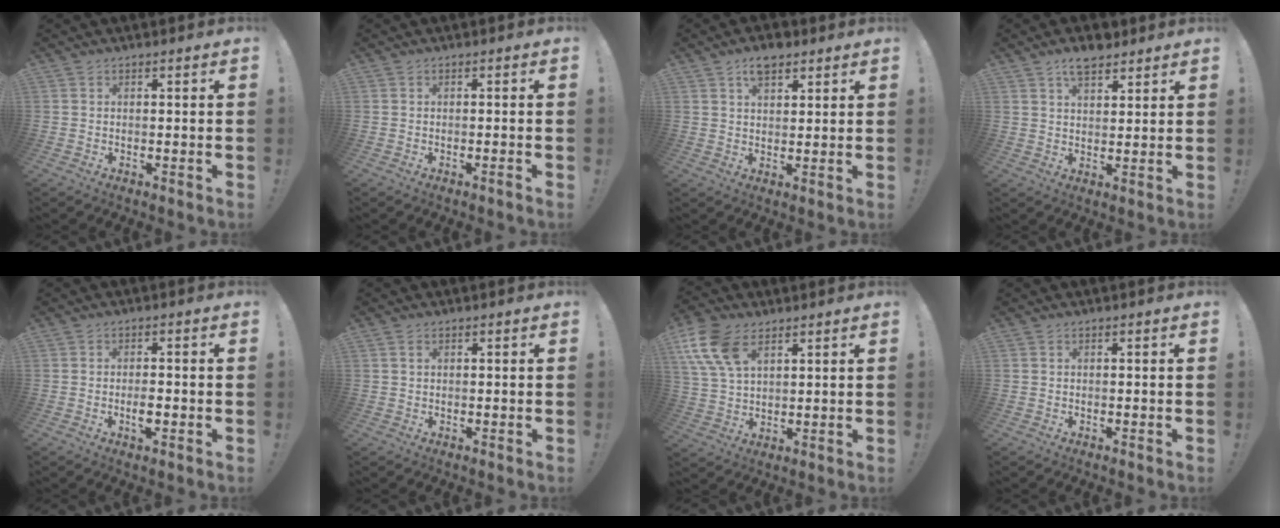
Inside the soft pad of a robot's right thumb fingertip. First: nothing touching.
{"total": 1.4, "force": [-0.7, -0.4, 1.2], "torque": [-0.019, -0.002, -0.013]}
{"total": 6.1, "force": [3.9, 3.4, 3.3], "torque": [-0.043, -0.013, 0.068]}
{"total": 6.4, "force": [4.8, 2.8, 3.1], "torque": [-0.040, -0.022, 0.086]}
{"total": 3.4, "force": [-1.3, 1.3, 2.9], "torque": [-0.047, 0.000, -0.024]}
{"total": 1.0, "force": [0.5, 0.6, 0.6], "torque": [-0.004, -0.002, 0.007]}
{"total": 12.8, "force": [6.4, 7.7, 7.9], "torque": [-0.163, -0.022, 0.124]}
{"total": 0.0}